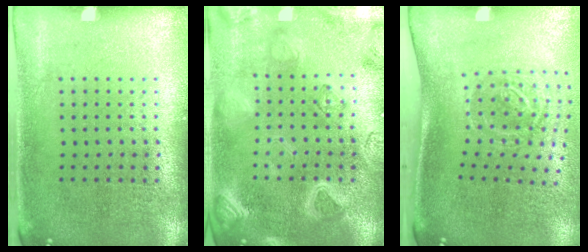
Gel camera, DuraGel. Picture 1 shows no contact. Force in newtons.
{"total": 3.0, "press": 2.9, "slide": 0.8}
{"total": 2.0, "press": 1.2, "slide": 1.6}